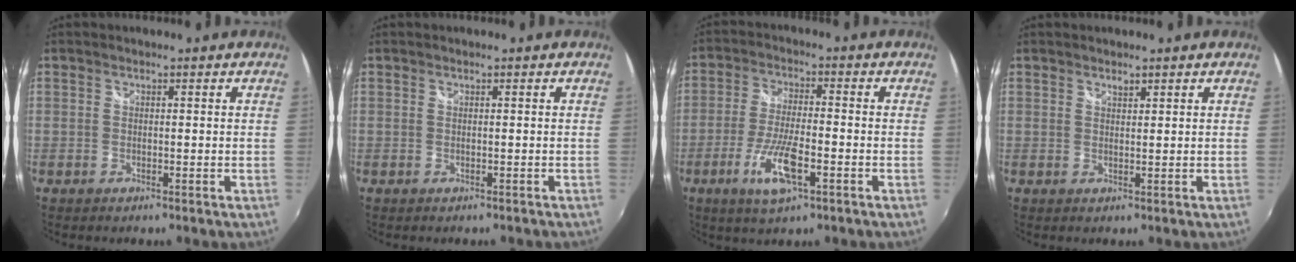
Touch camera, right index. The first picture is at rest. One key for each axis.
{"total": 0.0}
{"total": 9.2, "fx": -4.1, "fy": 2.2, "fz": 7.9, "tx": -0.166, "ty": -0.011, "tz": -0.077}
{"total": 1.0, "fx": 0.9, "fy": 0.4, "fz": 0.4, "tx": -0.005, "ty": 0.000, "tz": 0.015}